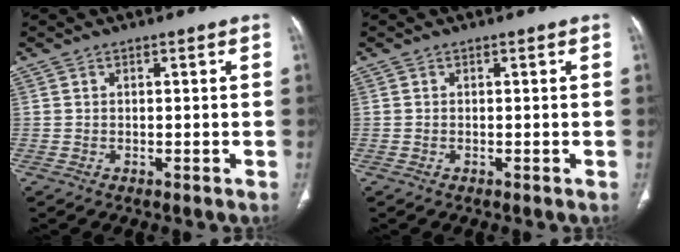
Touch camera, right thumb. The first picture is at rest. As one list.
[{"total": 0.0}]